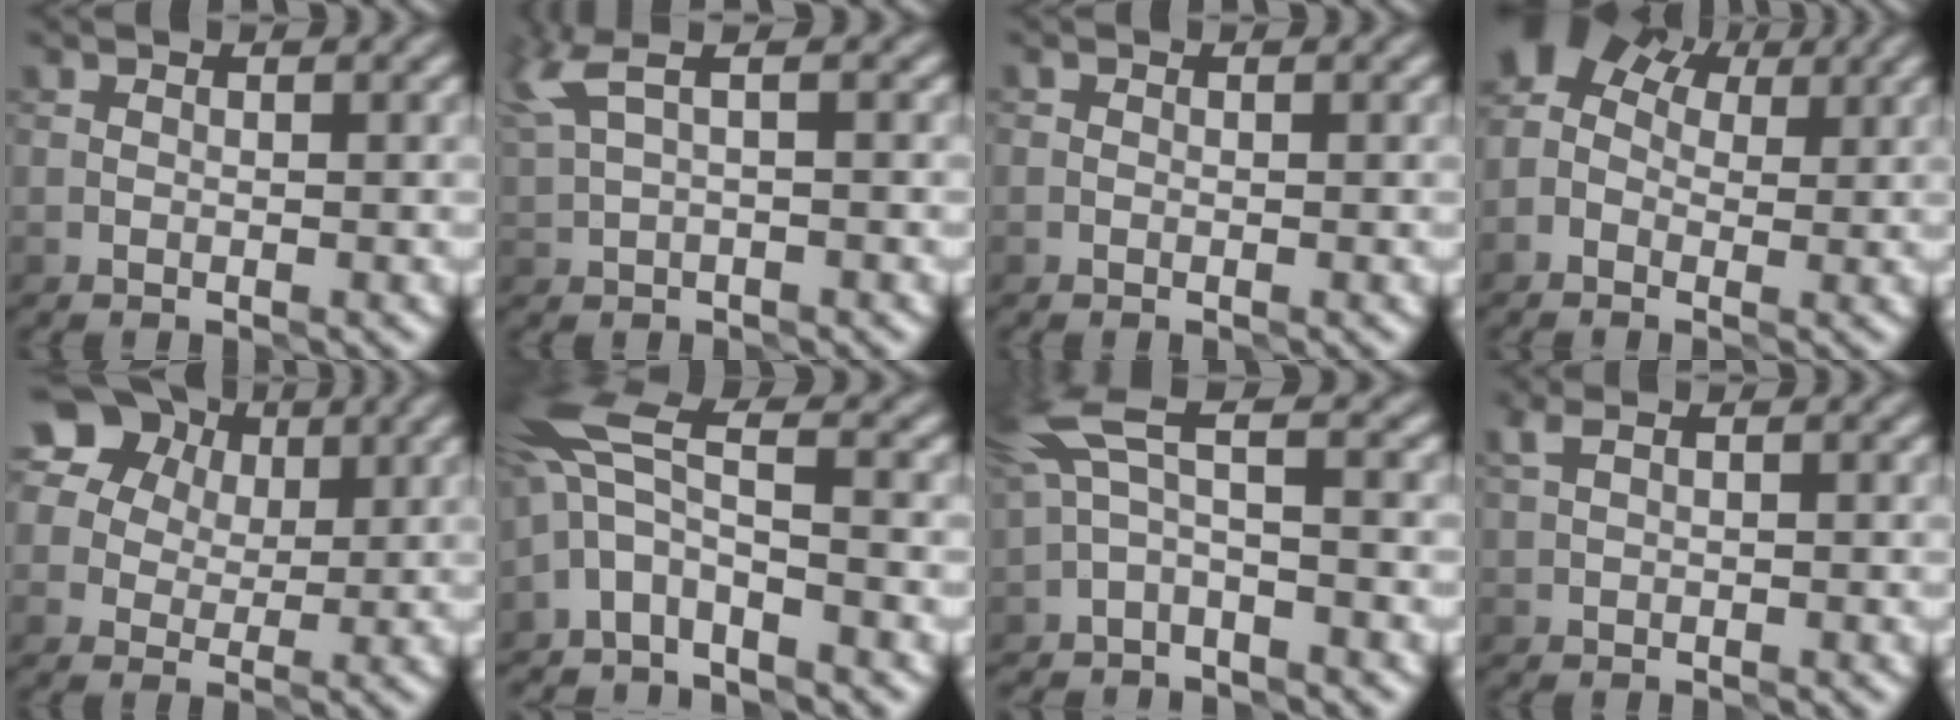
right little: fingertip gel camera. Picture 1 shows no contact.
{"total": 3.1, "force": [1.5, 0.7, 2.6], "torque": [-0.062, 0.011, 0.034]}
{"total": 0.0}
{"total": 7.0, "force": [1.9, 4.8, 4.8], "torque": [-0.090, 0.034, 0.023]}
{"total": 13.8, "force": [7.1, 10.1, 6.3], "torque": [-0.135, 0.044, 0.116]}
{"total": 5.7, "force": [-2.4, 2.0, 4.8], "torque": [-0.104, 0.017, -0.061]}
{"total": 3.8, "force": [0.1, 1.2, 3.6], "torque": [-0.086, 0.016, -0.008]}
{"total": 1.0, "force": [0.5, 0.2, 0.8], "torque": [-0.018, 0.007, 0.010]}